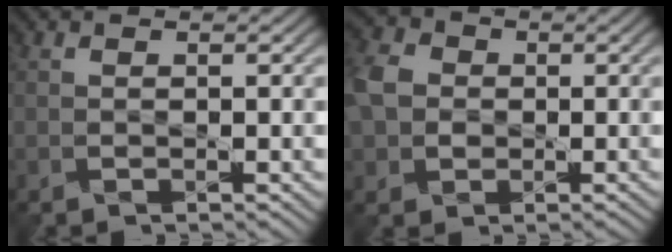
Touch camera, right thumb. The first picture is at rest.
{"total": 6.3, "force": [0.4, 5.2, 3.5], "torque": [-0.108, 0.012, -0.004]}